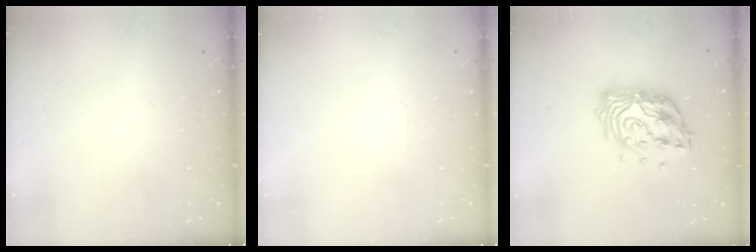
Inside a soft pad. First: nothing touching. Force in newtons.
{"total": 0.0}
{"total": 16.8, "press": 16.7, "slide": 1.5}